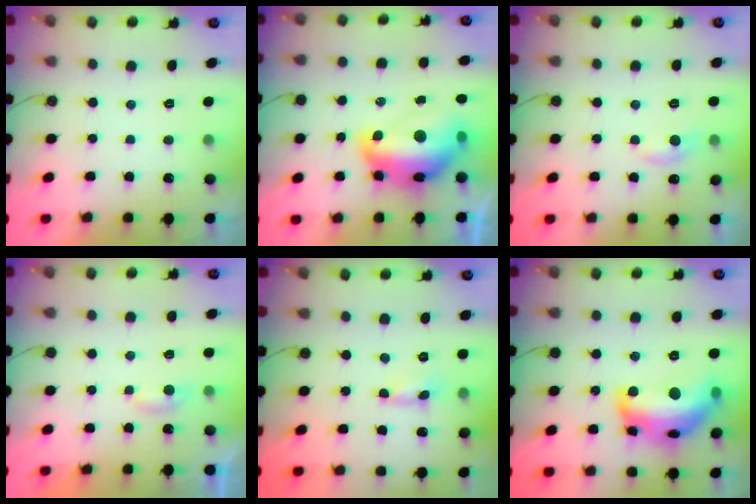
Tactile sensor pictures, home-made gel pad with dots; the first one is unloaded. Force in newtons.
{"total": 17.0, "press": 16.9, "slide": 1.3}
{"total": 5.5, "press": 5.5, "slide": 0.7}
{"total": 2.7, "press": 2.7, "slide": 0.3}
{"total": 0.0}
{"total": 19.5, "press": 19.5, "slide": 1.0}